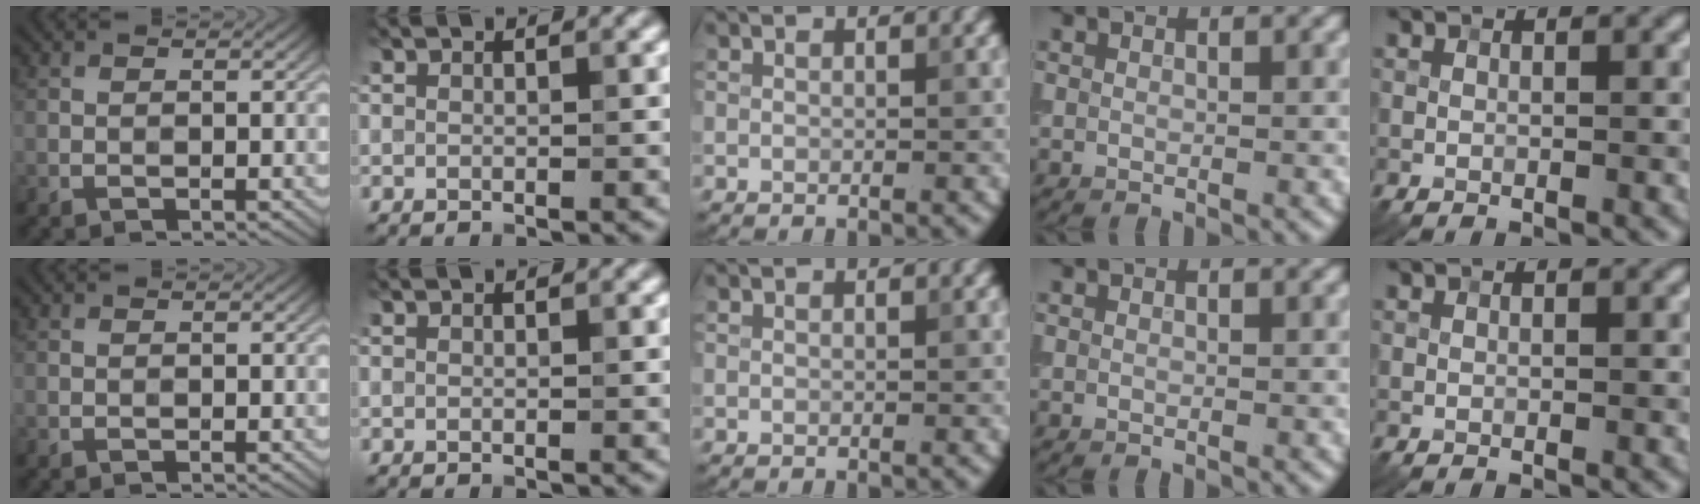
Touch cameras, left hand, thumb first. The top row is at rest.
{}